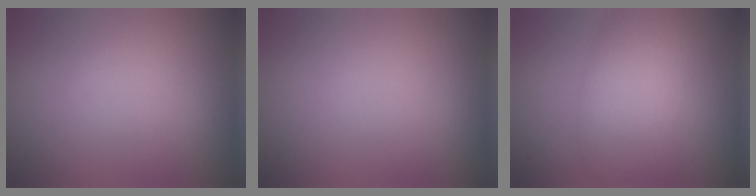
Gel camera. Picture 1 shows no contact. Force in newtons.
{"total": 0.0}
{"total": 5.2, "press": 5.2, "slide": 0.1}